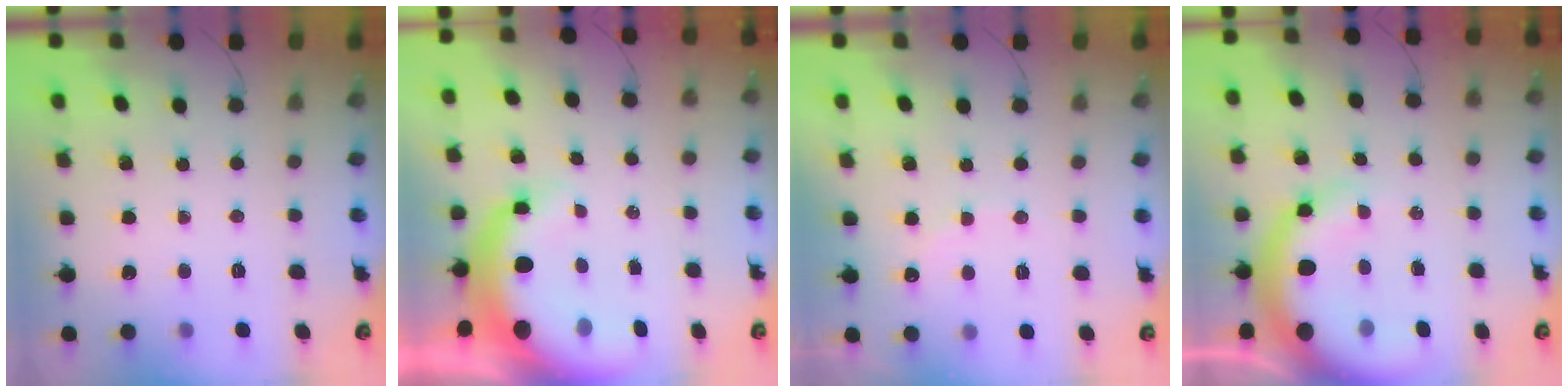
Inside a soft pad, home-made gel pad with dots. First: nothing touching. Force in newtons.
{"total": 11.8, "press": 11.6, "slide": 2.4}
{"total": 6.8, "press": 6.7, "slide": 1.3}
{"total": 14.7, "press": 14.3, "slide": 3.4}